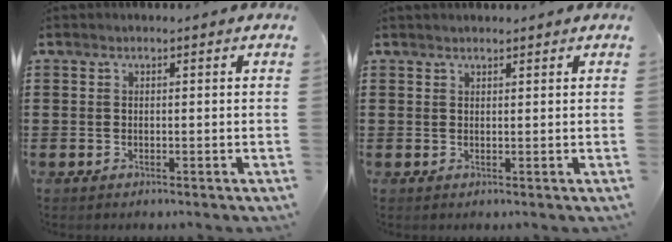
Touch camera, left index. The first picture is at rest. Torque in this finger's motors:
{"motor_torque": [0.03, 0.10, 0.13, 0.00]}